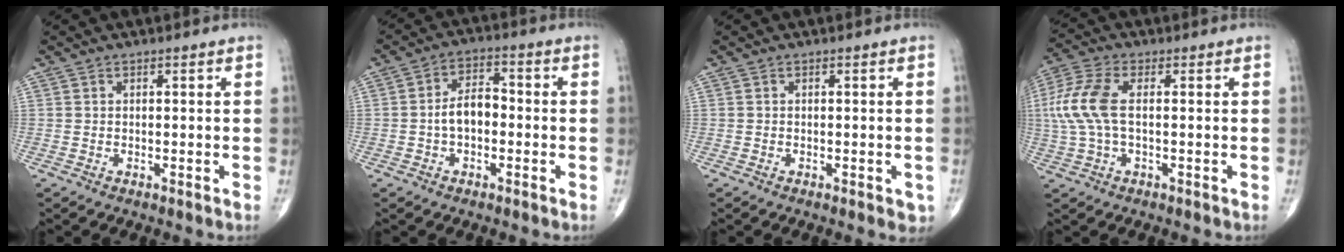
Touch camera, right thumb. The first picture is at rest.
{"total": 8.0, "force": [-1.0, 4.9, 6.2], "torque": [-0.102, 0.031, -0.027]}
{"total": 2.1, "force": [-0.9, 1.0, 1.6], "torque": [-0.008, 0.000, -0.011]}
{"total": 9.9, "force": [0.7, 4.7, 8.7], "torque": [-0.224, 0.018, 0.011]}